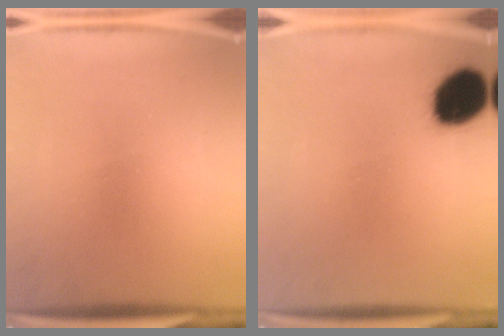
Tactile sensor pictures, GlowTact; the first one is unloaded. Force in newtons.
{"total": 12.6}